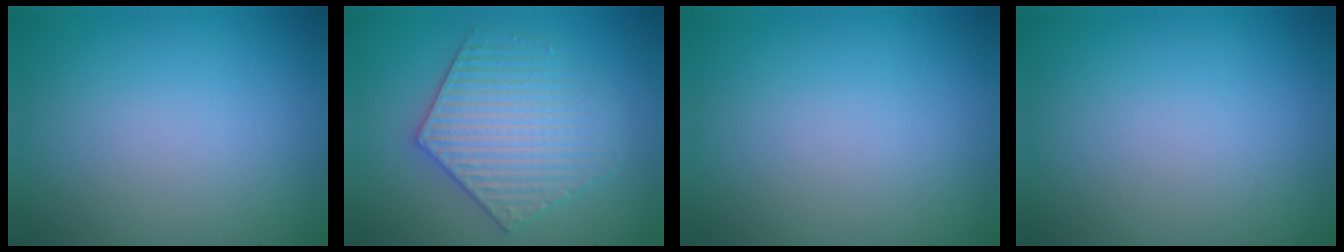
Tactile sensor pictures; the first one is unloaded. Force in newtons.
{"total": 5.9, "press": 5.8, "slide": 0.9}
{"total": 0.0}
{"total": 0.0}